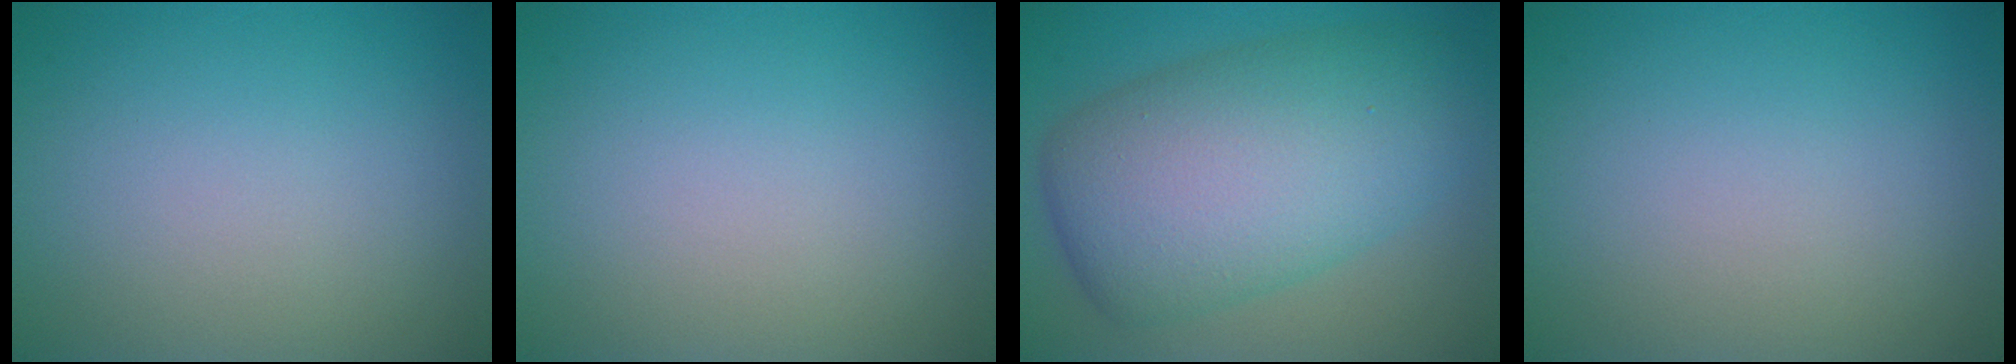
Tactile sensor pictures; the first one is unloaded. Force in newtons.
{"total": 0.0}
{"total": 10.8, "press": 10.8, "slide": 0.4}
{"total": 0.0}